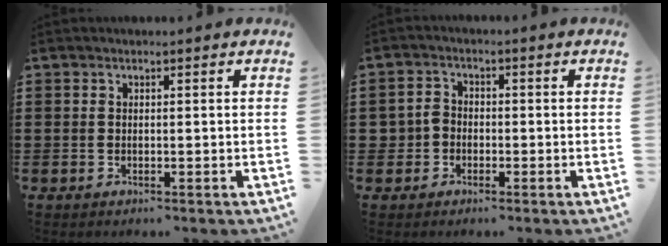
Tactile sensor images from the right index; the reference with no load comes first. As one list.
[{"total": 2.6, "force": [-1.3, 2.2, 0.4], "torque": [-0.025, 0.004, -0.032]}]